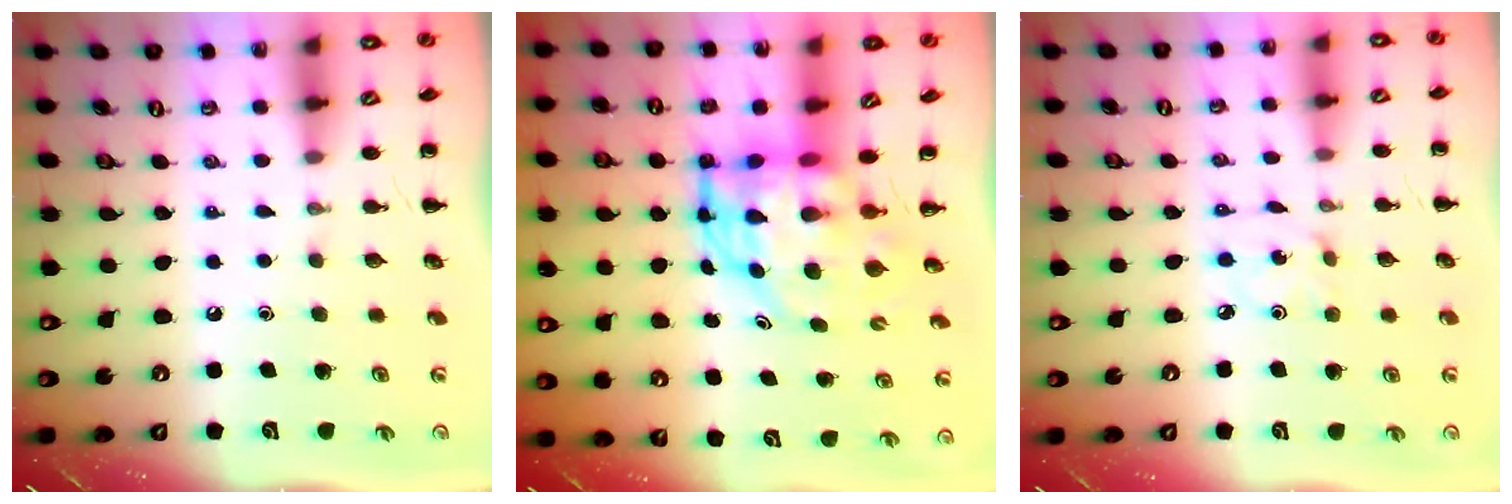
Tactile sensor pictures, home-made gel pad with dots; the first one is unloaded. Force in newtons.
{"total": 6.8, "press": 6.5, "slide": 2.0}
{"total": 1.5, "press": 1.4, "slide": 0.5}